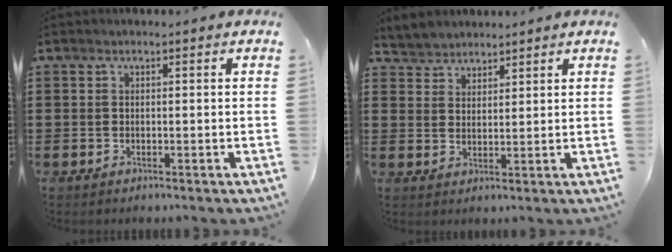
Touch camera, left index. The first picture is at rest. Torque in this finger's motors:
{"motor_torque": [0.30, 0.05, 0.03, 0.02]}